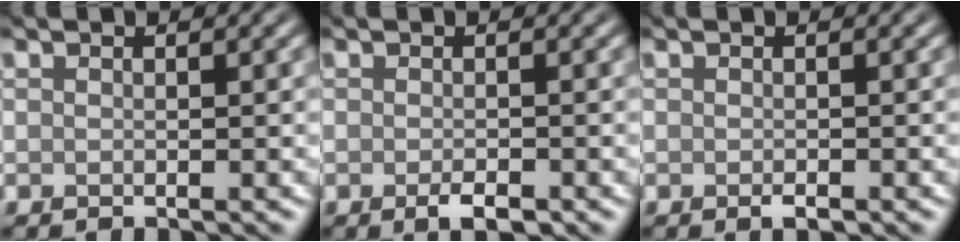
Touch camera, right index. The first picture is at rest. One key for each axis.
{"total": 1.6, "fx": -0.9, "fy": 0.6, "fz": 1.3, "tx": -0.021, "ty": -0.004, "tz": -0.013}
{"total": 0.8, "fx": -0.4, "fy": 0.3, "fz": 0.6, "tx": -0.010, "ty": -0.001, "tz": -0.005}